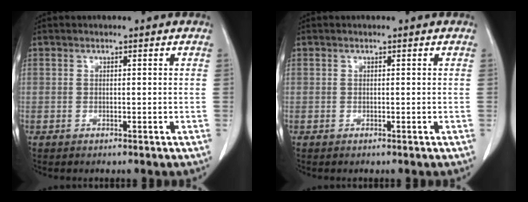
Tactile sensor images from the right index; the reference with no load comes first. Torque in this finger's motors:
{"motor_torque": [0.00, 0.00, 0.00, -0.01]}